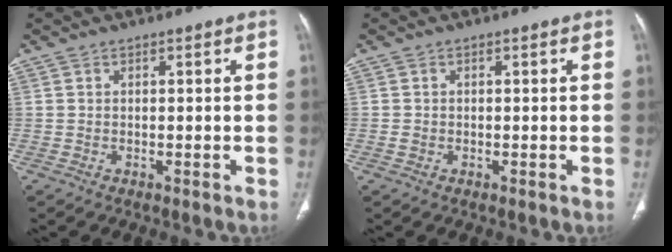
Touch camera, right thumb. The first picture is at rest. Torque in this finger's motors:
{"motor_torque": [-0.31, -0.62, -0.23, 0.18, -0.07]}